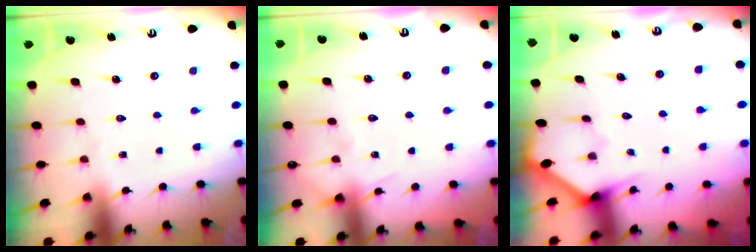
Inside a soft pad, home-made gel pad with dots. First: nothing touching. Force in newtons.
{"total": 4.5, "press": 4.5, "slide": 0.6}
{"total": 2.4, "press": 2.3, "slide": 0.3}